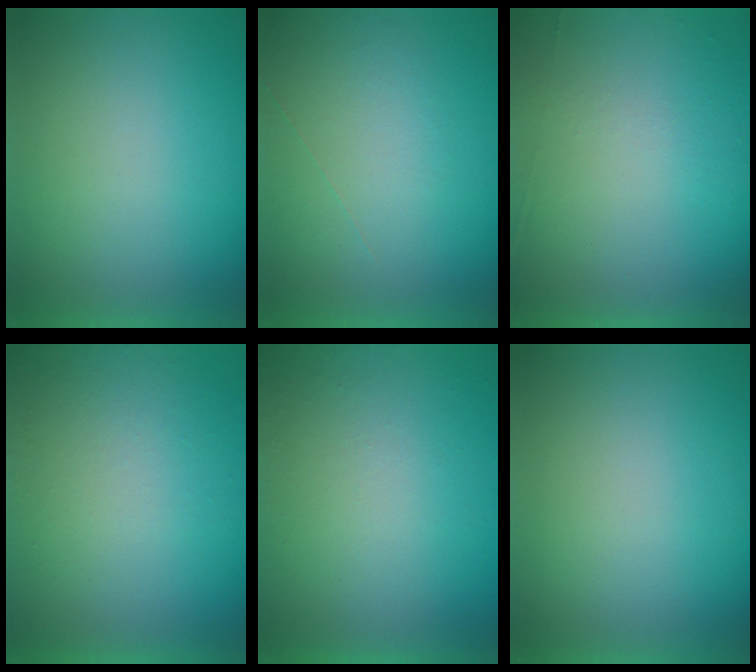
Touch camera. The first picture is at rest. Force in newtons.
{"total": 1.0}
{"total": 5.8}
{"total": 7.1}
{"total": 8.3}
{"total": 0.0}